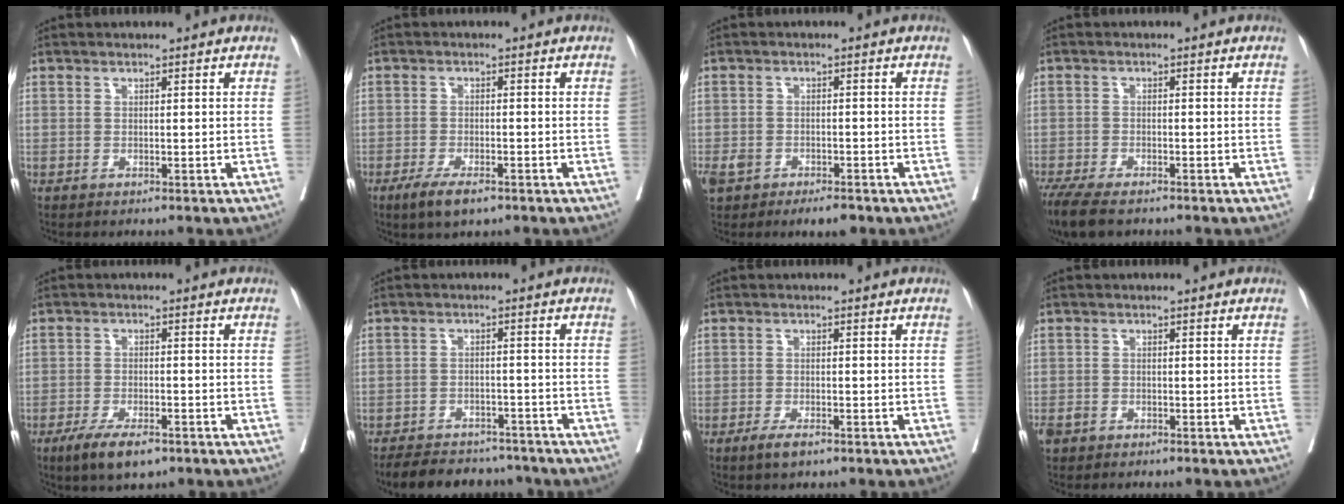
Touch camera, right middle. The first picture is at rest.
{"total": 4.9, "force": [-3.2, 1.4, 3.4], "torque": [-0.064, -0.007, -0.050]}
{"total": 5.5, "force": [-3.5, 2.7, 3.4], "torque": [-0.055, 0.002, -0.052]}
{"total": 7.3, "force": [-5.7, 2.1, 4.0], "torque": [-0.067, -0.014, -0.094]}
{"total": 6.5, "force": [-4.3, 2.0, 4.4], "torque": [-0.078, -0.009, -0.069]}
{"total": 11.3, "force": [-10.0, 4.0, 3.1], "torque": [-0.045, 0.008, -0.132]}
{"total": 2.7, "force": [-1.8, 0.7, 1.9], "torque": [-0.037, -0.003, -0.030]}
{"total": 1.8, "force": [-1.3, 1.1, 0.7], "torque": [-0.018, 0.001, -0.020]}